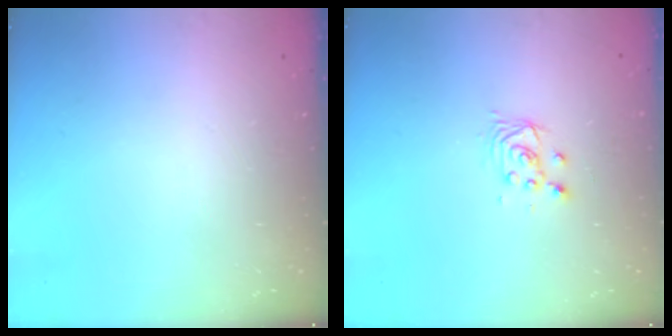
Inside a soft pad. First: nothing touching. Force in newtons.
{"total": 2.9, "press": 2.9, "slide": 0.1}